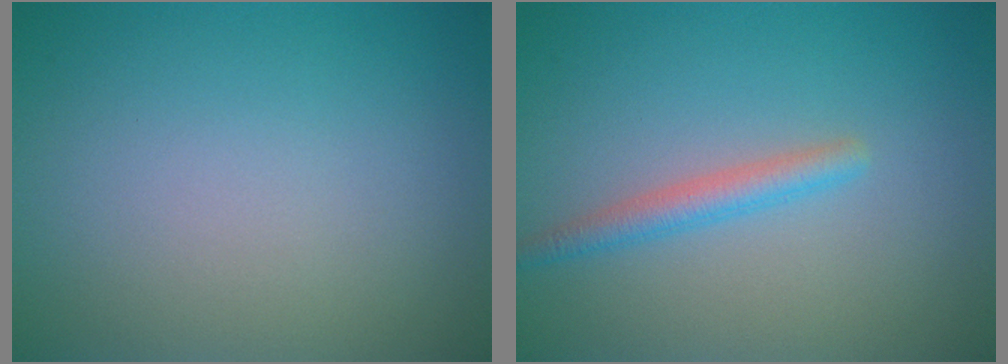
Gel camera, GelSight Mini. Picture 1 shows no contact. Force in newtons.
{"total": 2.0, "press": 2.0, "slide": 0.1}